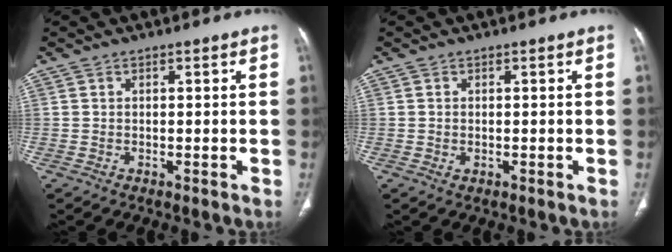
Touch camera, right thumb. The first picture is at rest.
{"total": 0.6, "force": [-0.1, 0.4, 0.4], "torque": [-0.014, 0.002, 0.002]}